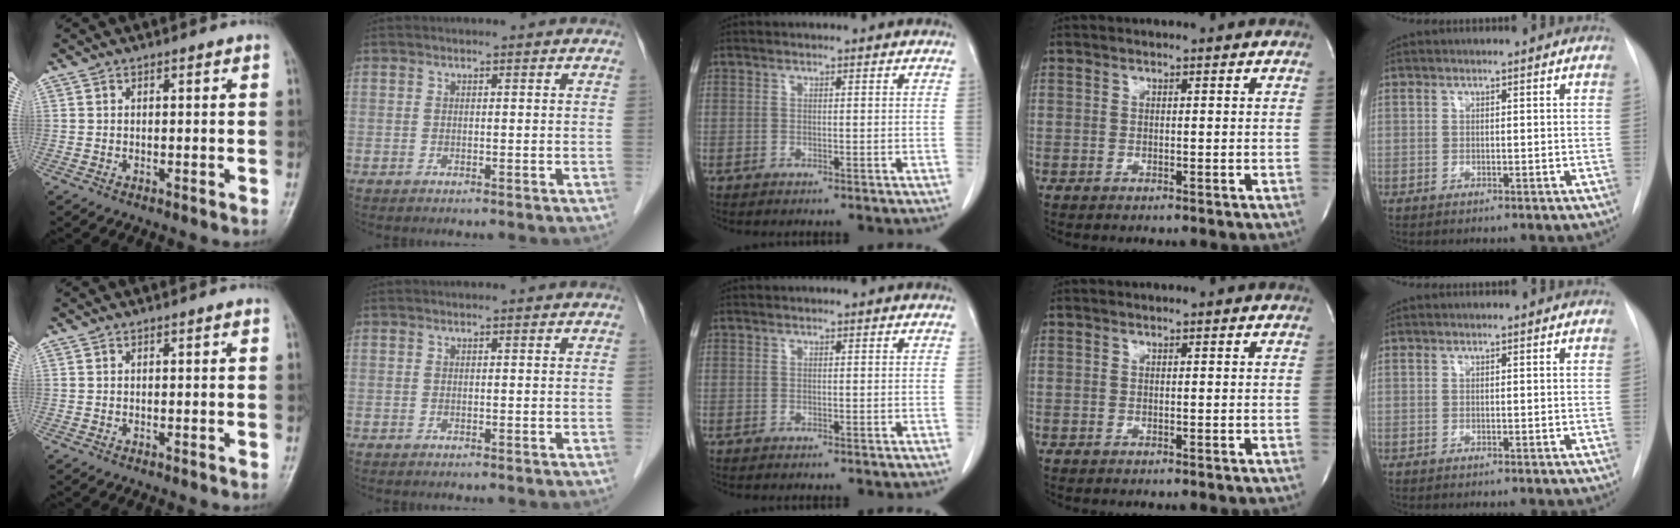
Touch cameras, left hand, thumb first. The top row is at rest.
{}